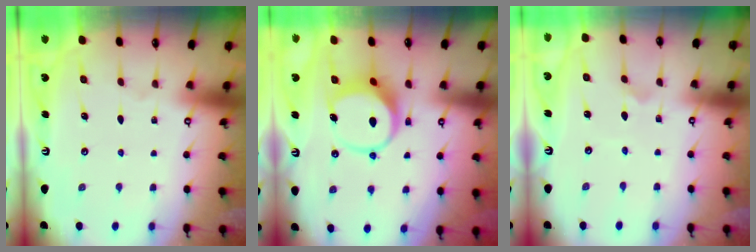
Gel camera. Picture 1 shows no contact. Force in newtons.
{"total": 9.6, "press": 9.6, "slide": 0.9}
{"total": 1.5, "press": 1.4, "slide": 0.4}